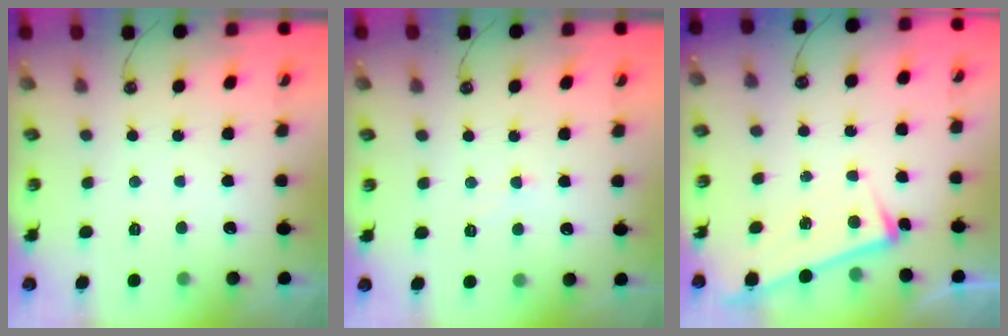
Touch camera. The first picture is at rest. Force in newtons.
{"total": 1.0, "press": 0.9, "slide": 0.4}
{"total": 3.3, "press": 3.3, "slide": 0.3}